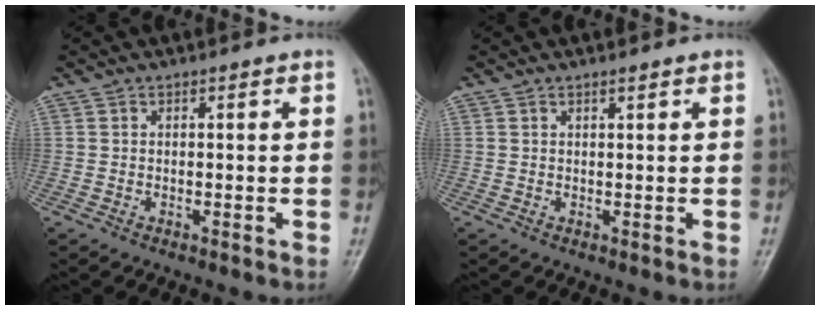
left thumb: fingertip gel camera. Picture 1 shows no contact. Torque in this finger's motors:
{"motor_torque": [-0.23, 0.08, -0.06, -0.08, -0.09]}